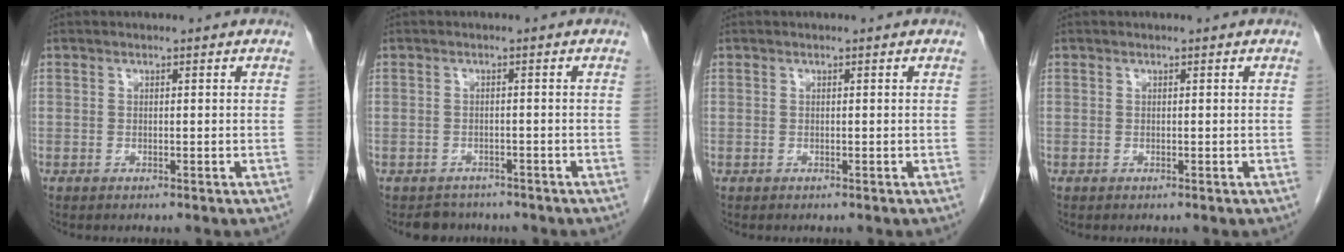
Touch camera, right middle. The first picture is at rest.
{"total": 3.0, "force": [-2.7, 1.4, -0.2], "torque": [-0.005, 0.001, -0.039]}
{"total": 0.0}
{"total": 0.0}